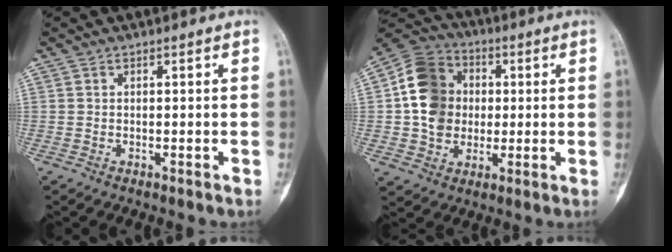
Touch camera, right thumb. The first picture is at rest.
{"total": 13.8, "force": [1.0, 11.6, 7.5], "torque": [-0.105, 0.015, 0.010]}